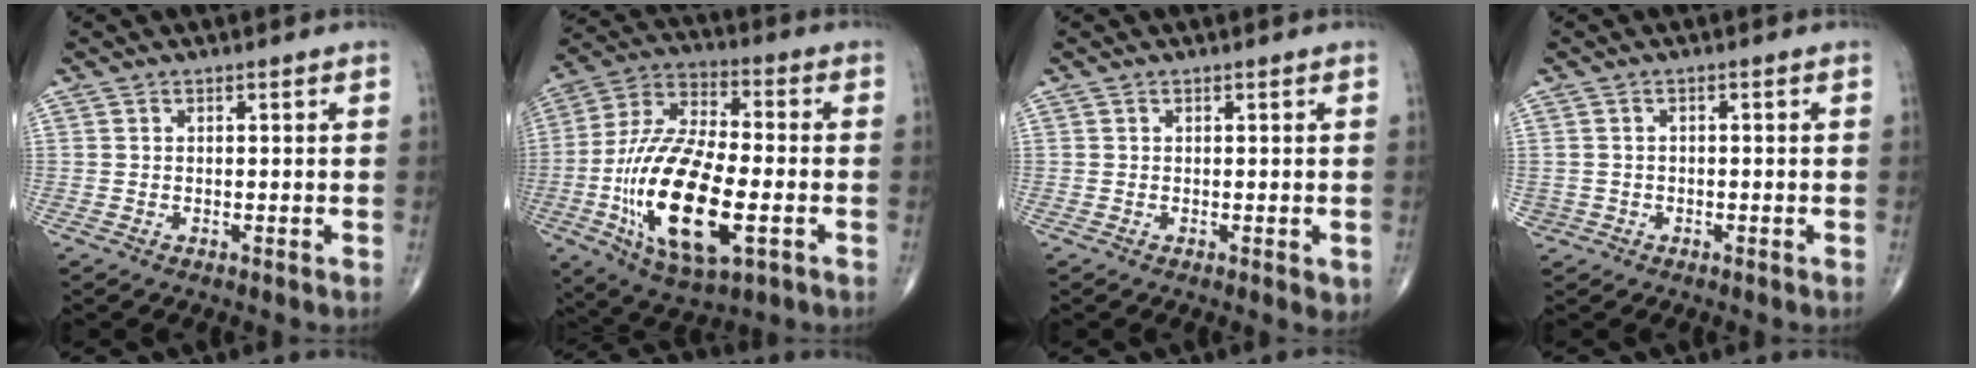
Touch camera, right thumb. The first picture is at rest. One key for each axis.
{"total": 23.0, "fx": -5.7, "fy": 9.9, "fz": 20.0, "tx": -0.393, "ty": 0.012, "tz": -0.091}
{"total": 1.6, "fx": -0.1, "fy": 0.8, "fz": 1.4, "tx": -0.013, "ty": -0.004, "tz": -0.001}
{"total": 1.6, "fx": -0.7, "fy": 1.5, "fz": -0.1, "tx": 0.009, "ty": 0.010, "tz": -0.013}